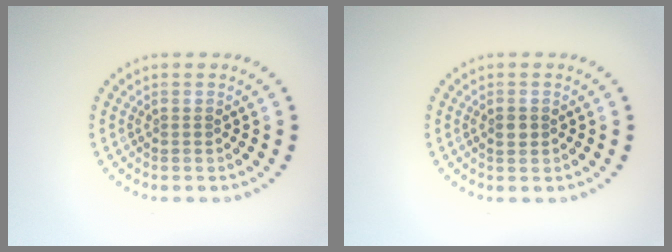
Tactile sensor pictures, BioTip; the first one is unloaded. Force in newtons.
{"total": 1.3, "press": 1.3, "slide": 0.1}